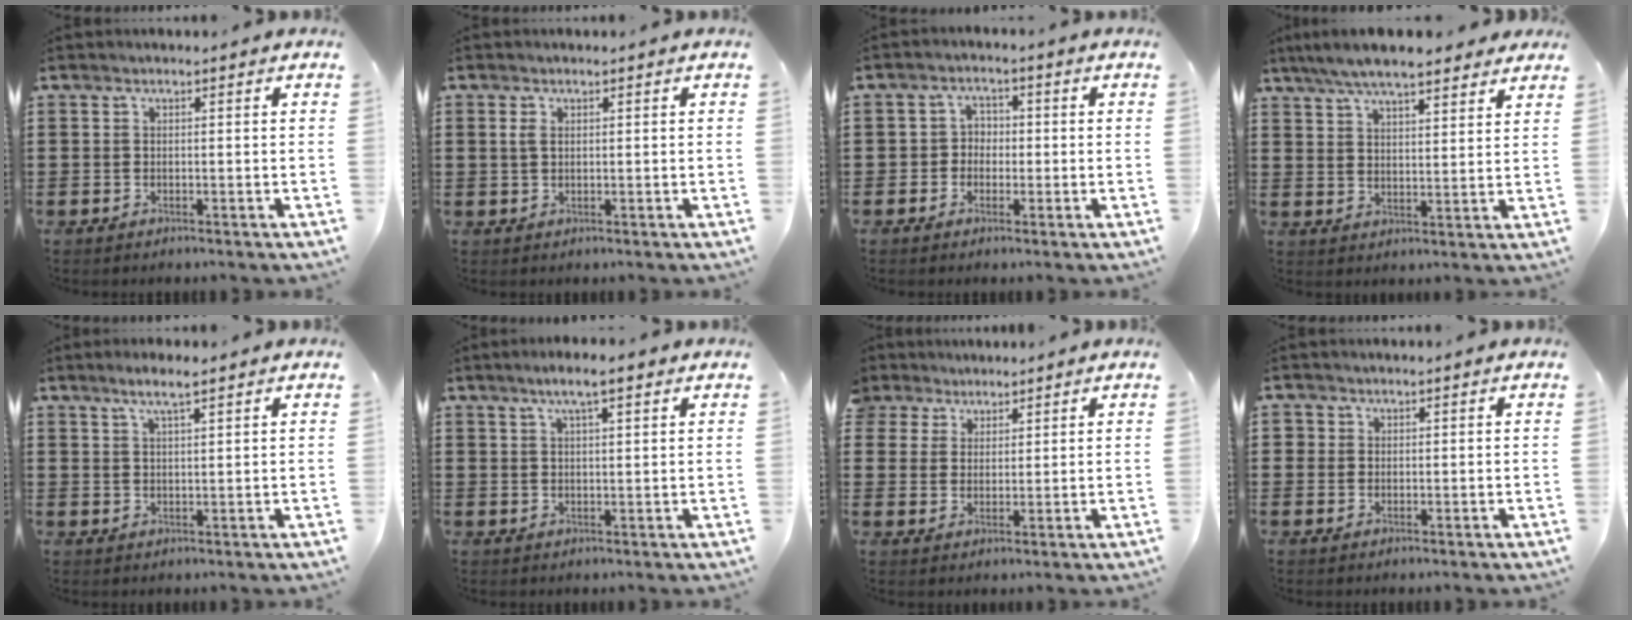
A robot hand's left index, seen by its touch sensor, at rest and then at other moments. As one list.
[{"total": 1.6, "force": [0.5, 0.8, 1.2], "torque": [-0.028, 0.006, 0.009]}, {"total": 2.7, "force": [-0.8, 2.4, 0.8], "torque": [-0.028, 0.009, -0.023]}, {"total": 6.5, "force": [5.8, 1.2, 2.8], "torque": [-0.073, -0.011, 0.105]}, {"total": 3.1, "force": [2.1, 0.3, 2.2], "torque": [-0.047, 0.004, 0.037]}, {"total": 4.4, "force": [2.8, 0.7, 3.4], "torque": [-0.070, 0.007, 0.047]}, {"total": 3.8, "force": [2.7, 2.7, -0.1], "torque": [-0.018, 0.009, 0.050]}, {"total": 1.2, "force": [0.5, 1.0, 0.2], "torque": [-0.006, 0.006, 0.009]}]